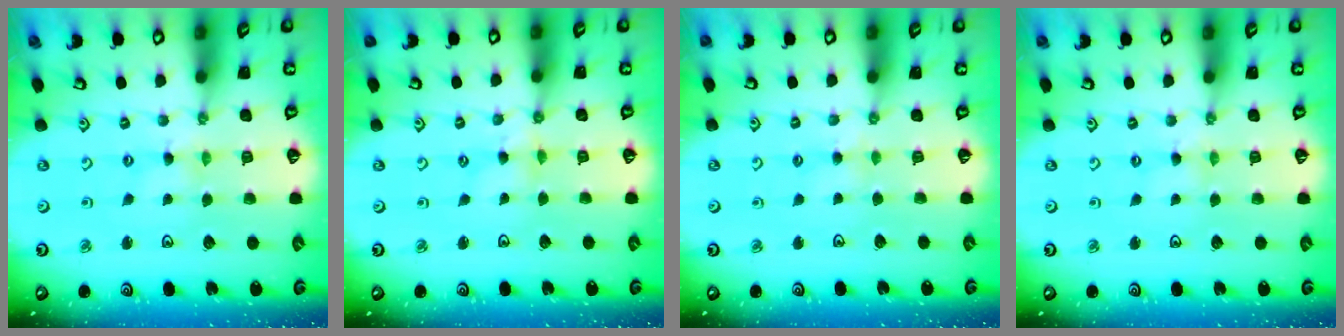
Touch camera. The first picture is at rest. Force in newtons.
{"total": 1.1, "press": 1.1, "slide": 0.1}
{"total": 2.8, "press": 2.8, "slide": 0.5}
{"total": 0.0}